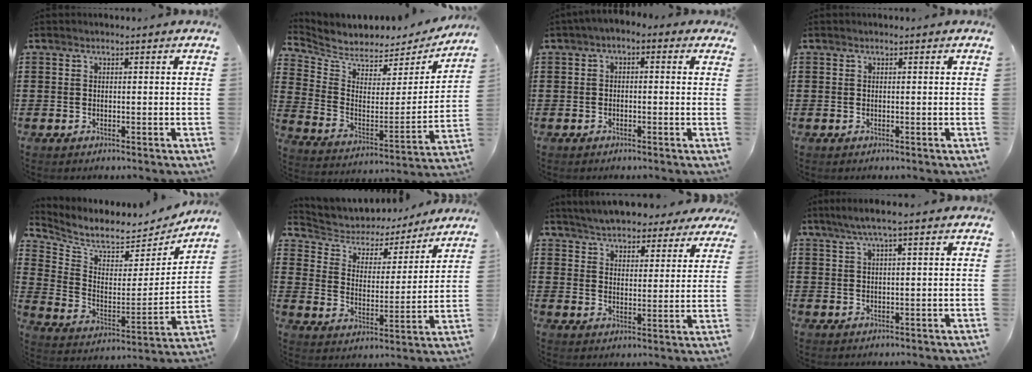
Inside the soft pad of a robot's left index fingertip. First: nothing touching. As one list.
[{"total": 4.8, "force": [4.5, 1.6, 0.1], "torque": [-0.039, -0.045, 0.074]}, {"total": 1.7, "force": [-1.5, 0.5, 0.7], "torque": [-0.022, 0.002, -0.035]}, {"total": 0.0}, {"total": 6.1, "force": [5.9, 1.0, 1.3], "torque": [-0.059, -0.055, 0.101]}, {"total": 4.4, "force": [3.7, 2.2, 0.7], "torque": [-0.042, -0.027, 0.057]}, {"total": 5.4, "force": [5.3, 0.6, 0.6], "torque": [-0.039, -0.023, 0.095]}, {"total": 3.5, "force": [2.1, 0.0, 2.8], "torque": [-0.057, 0.003, 0.035]}]